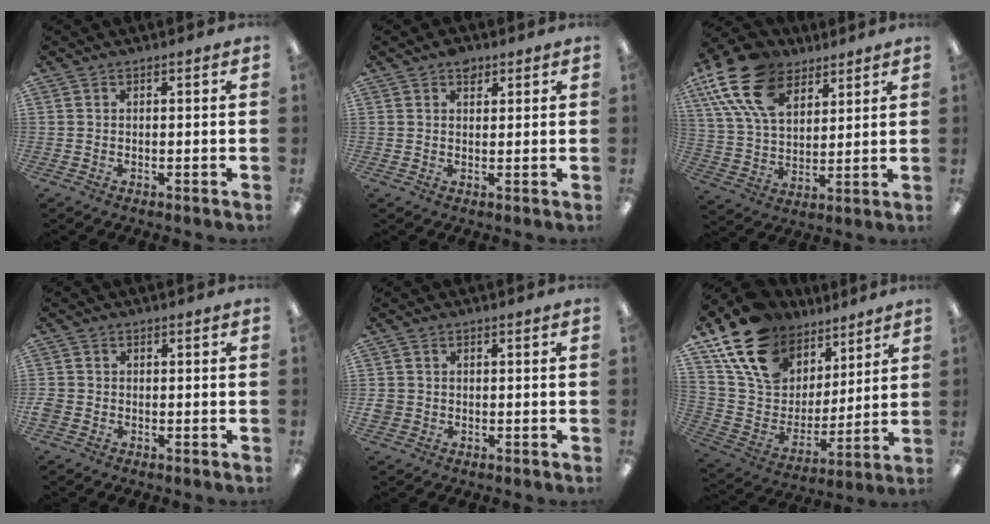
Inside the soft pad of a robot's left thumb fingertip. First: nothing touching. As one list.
[{"total": 3.1, "force": [2.0, 2.0, 1.3], "torque": [-0.012, -0.005, 0.034]}, {"total": 18.9, "force": [10.5, 11.2, 11.0], "torque": [-0.239, -0.036, 0.192]}, {"total": 2.1, "force": [-0.7, 1.8, 0.8], "torque": [-0.010, 0.004, -0.012]}, {"total": 2.2, "force": [-0.1, 2.1, 0.6], "torque": [-0.011, 0.004, -0.003]}, {"total": 19.6, "force": [12.4, 12.6, 8.5], "torque": [-0.171, -0.060, 0.233]}]